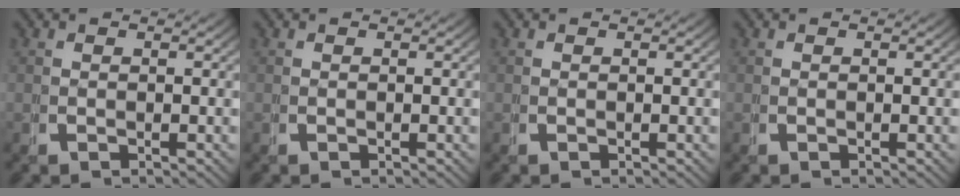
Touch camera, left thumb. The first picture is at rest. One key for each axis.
{"total": 0.0}
{"total": 0.0}
{"total": 0.0}